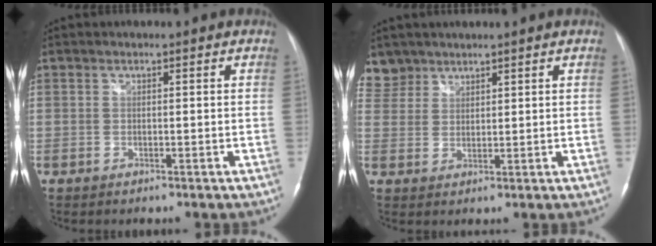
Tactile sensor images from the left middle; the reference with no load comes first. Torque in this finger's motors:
{"motor_torque": [0.40, -0.40, 0.06, 0.01]}